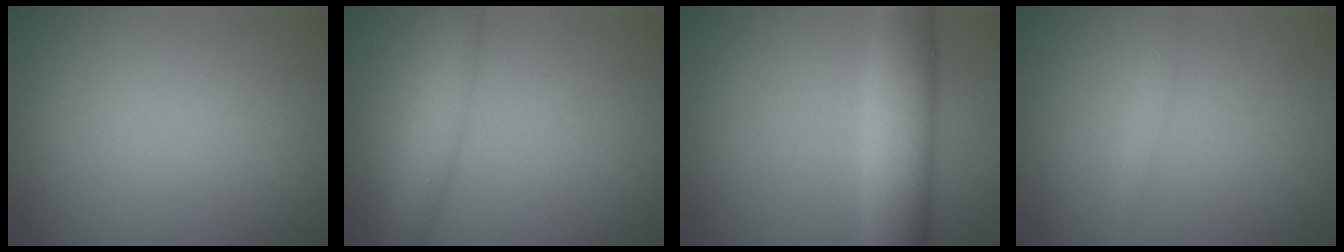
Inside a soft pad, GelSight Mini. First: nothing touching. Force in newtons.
{"total": 3.2, "press": 3.1, "slide": 0.2}
{"total": 6.8, "press": 6.8, "slide": 0.3}
{"total": 0.7, "press": 0.7, "slide": 0.1}